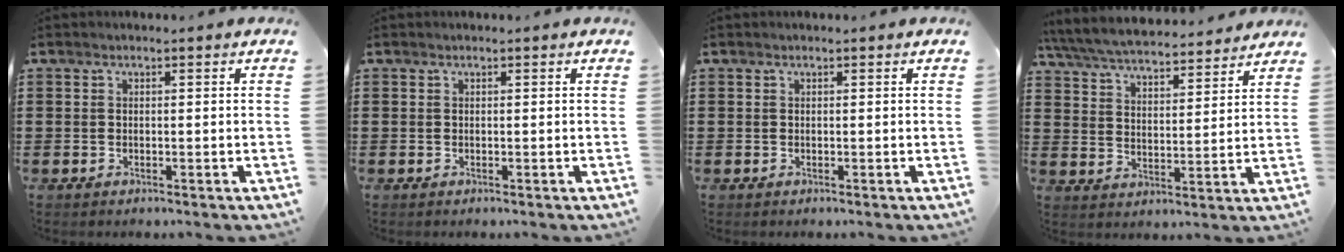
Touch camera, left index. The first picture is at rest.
{"total": 0.0}
{"total": 0.0}
{"total": 5.8, "force": [5.7, 0.5, 1.1], "torque": [-0.050, -0.034, 0.098]}